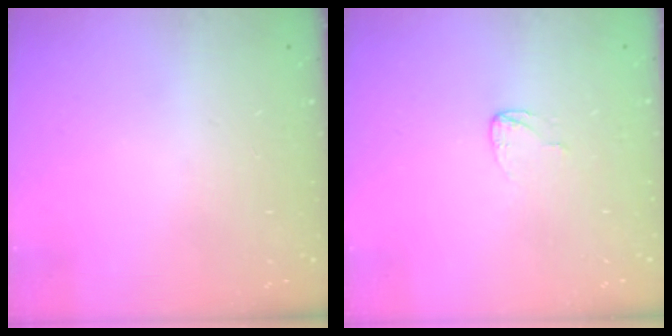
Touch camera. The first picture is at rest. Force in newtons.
{"total": 2.6, "press": 2.6, "slide": 0.0}